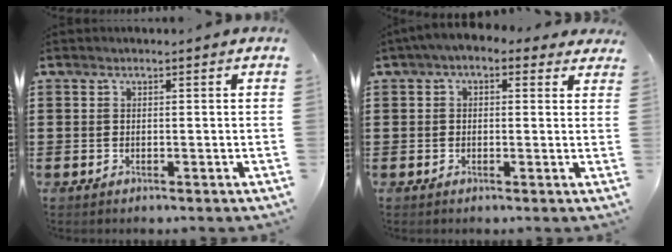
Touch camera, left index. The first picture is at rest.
{"total": 2.1, "force": [0.6, 1.4, 1.5], "torque": [-0.032, 0.007, 0.009]}